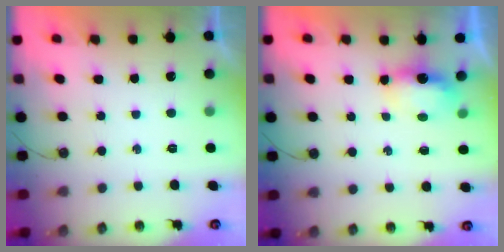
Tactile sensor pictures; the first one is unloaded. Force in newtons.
{"total": 5.2, "press": 5.2, "slide": 0.6}